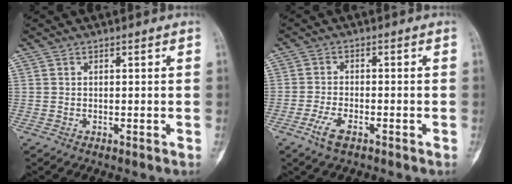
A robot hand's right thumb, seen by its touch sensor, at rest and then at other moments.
{"total": 4.2, "force": [-2.5, 1.7, 3.0], "torque": [-0.067, 0.008, -0.048]}